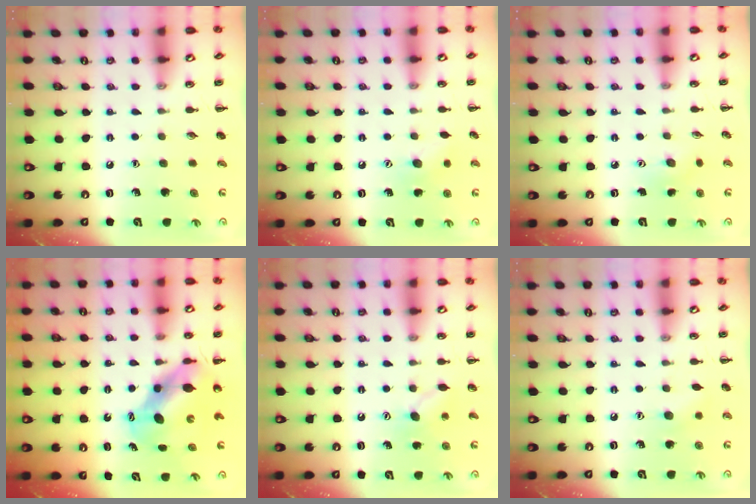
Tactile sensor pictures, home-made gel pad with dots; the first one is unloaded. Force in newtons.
{"total": 8.1, "press": 7.9, "slide": 1.8}
{"total": 3.5, "press": 3.4, "slide": 0.9}
{"total": 7.2, "press": 7.1, "slide": 1.5}
{"total": 5.8, "press": 5.7, "slide": 1.2}
{"total": 6.8, "press": 6.7, "slide": 1.2}